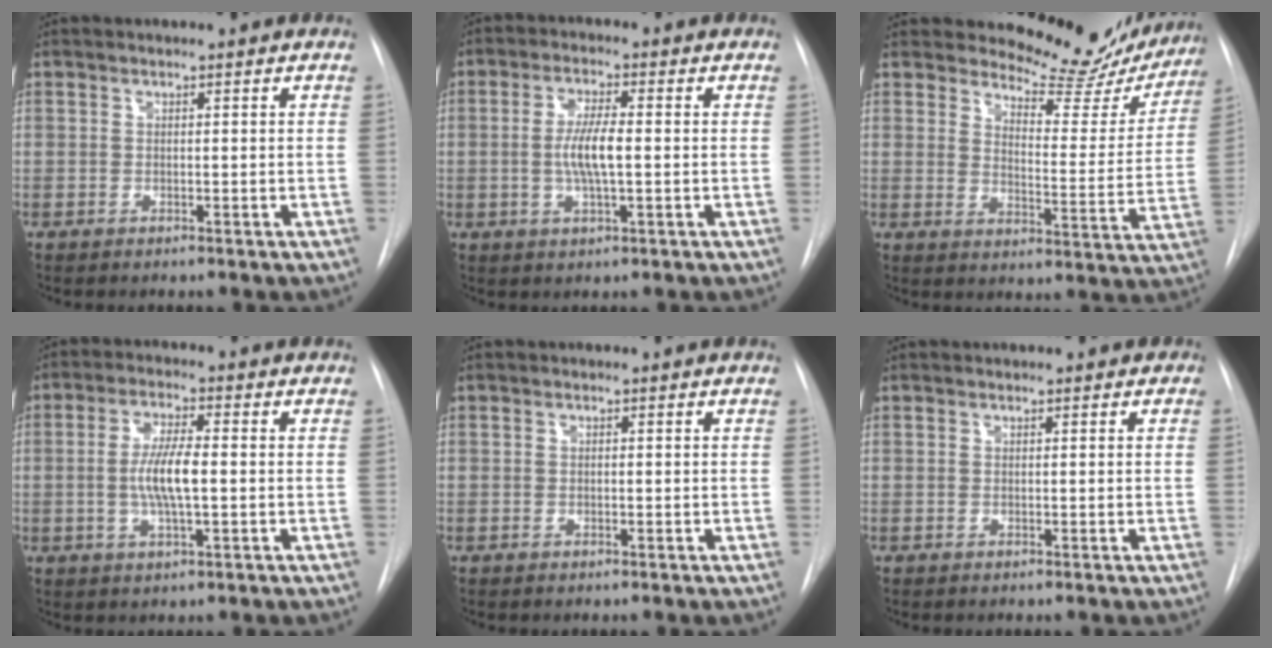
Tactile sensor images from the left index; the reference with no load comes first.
{"total": 5.8, "force": [-0.3, 0.9, 5.7], "torque": [-0.118, -0.001, -0.008]}
{"total": 15.3, "force": [14.2, 4.6, 3.1], "torque": [-0.022, -0.053, 0.159]}
{"total": 6.7, "force": [-0.4, 1.1, 6.6], "torque": [-0.135, -0.001, -0.011]}
{"total": 0.0}
{"total": 0.6, "force": [0.4, 0.4, 0.1], "torque": [0.002, 0.000, 0.000]}